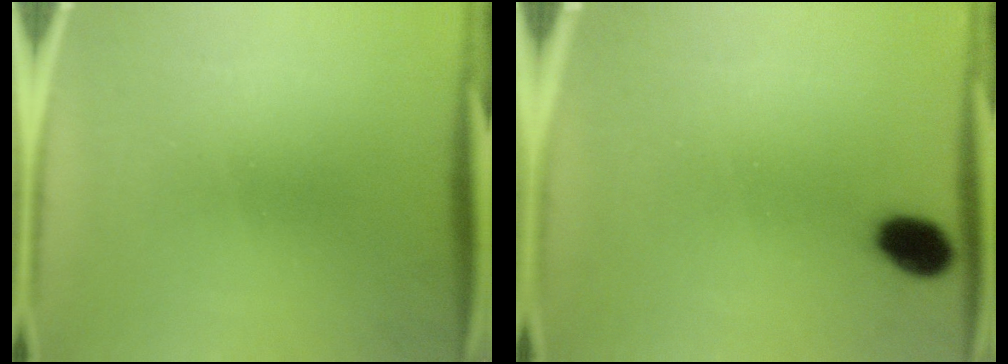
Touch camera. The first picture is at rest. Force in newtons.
{"total": 6.0}